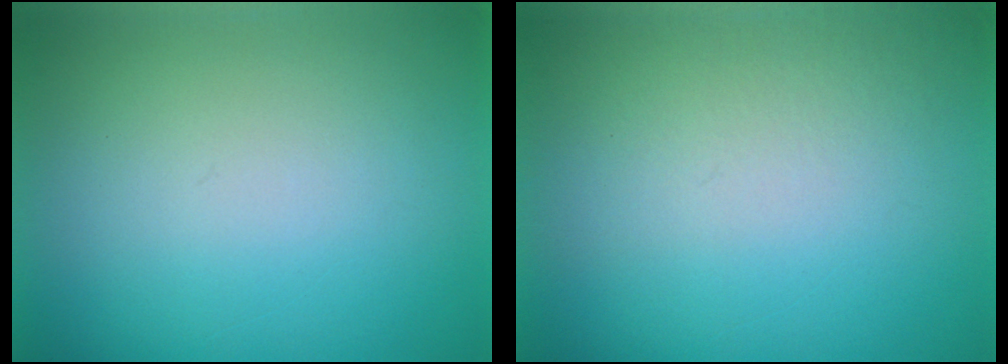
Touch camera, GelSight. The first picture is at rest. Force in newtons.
{"total": 3.6}